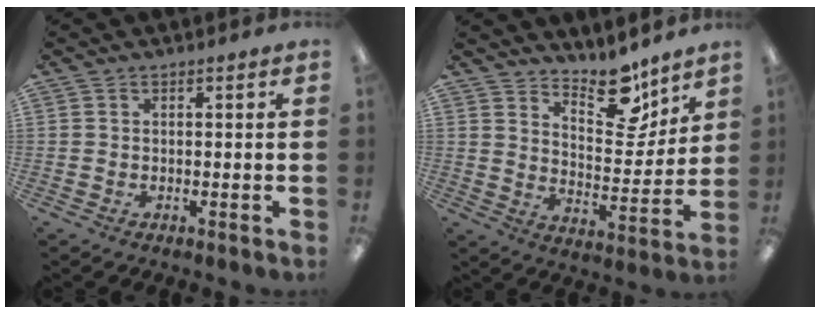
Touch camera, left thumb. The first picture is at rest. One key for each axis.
{"total": 13.0, "fx": 10.7, "fy": 5.2, "fz": 5.3, "tx": -0.060, "ty": -0.080, "tz": 0.189}